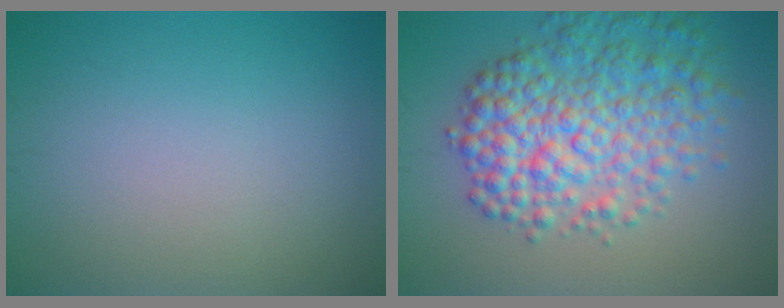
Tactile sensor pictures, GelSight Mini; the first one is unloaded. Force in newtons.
{"total": 7.8, "press": 7.8, "slide": 0.1}